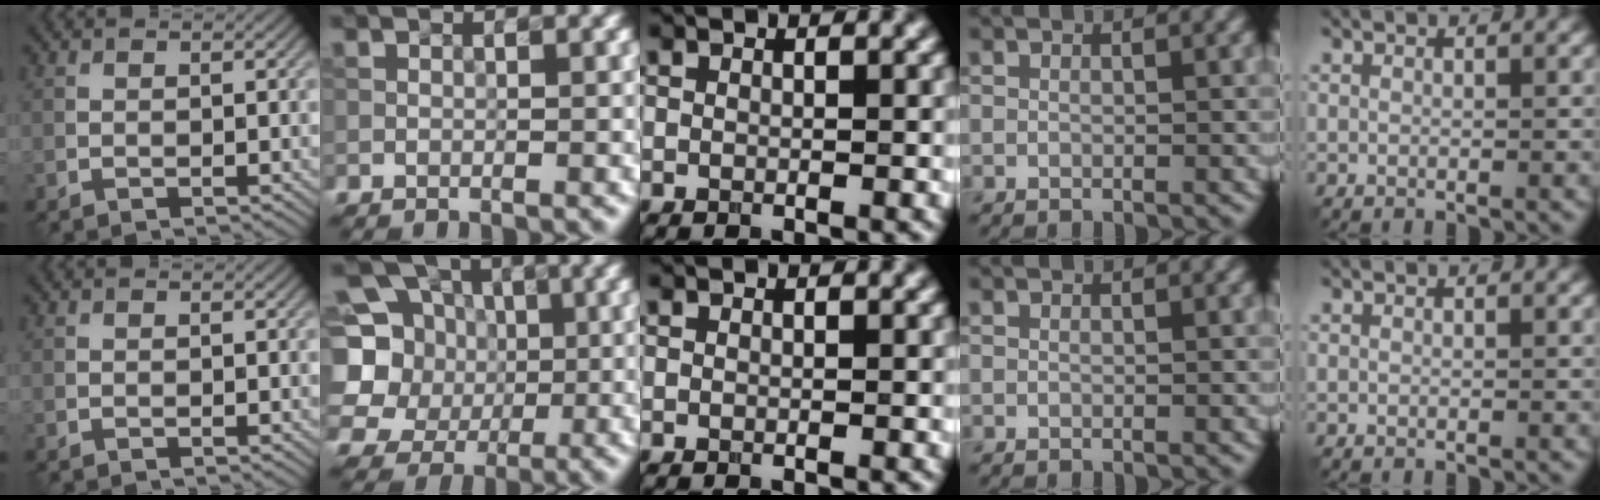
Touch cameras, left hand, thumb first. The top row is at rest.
{"index": {"total": 10.1, "force": [1.7, 9.0, 4.2], "torque": [-0.117, 0.031, 0.000]}}